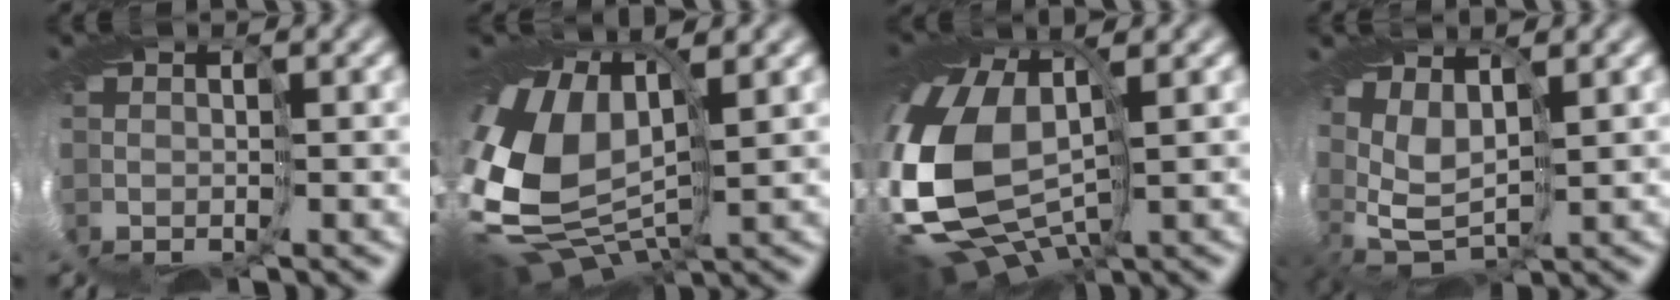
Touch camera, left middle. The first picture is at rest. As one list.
[{"total": 9.9, "force": [0.4, 6.7, 7.3], "torque": [-0.216, 0.000, 0.001]}, {"total": 12.0, "force": [-1.1, 7.6, 9.2], "torque": [-0.250, -0.005, -0.022]}, {"total": 3.7, "force": [1.9, 2.3, 2.2], "torque": [-0.071, 0.003, 0.048]}]